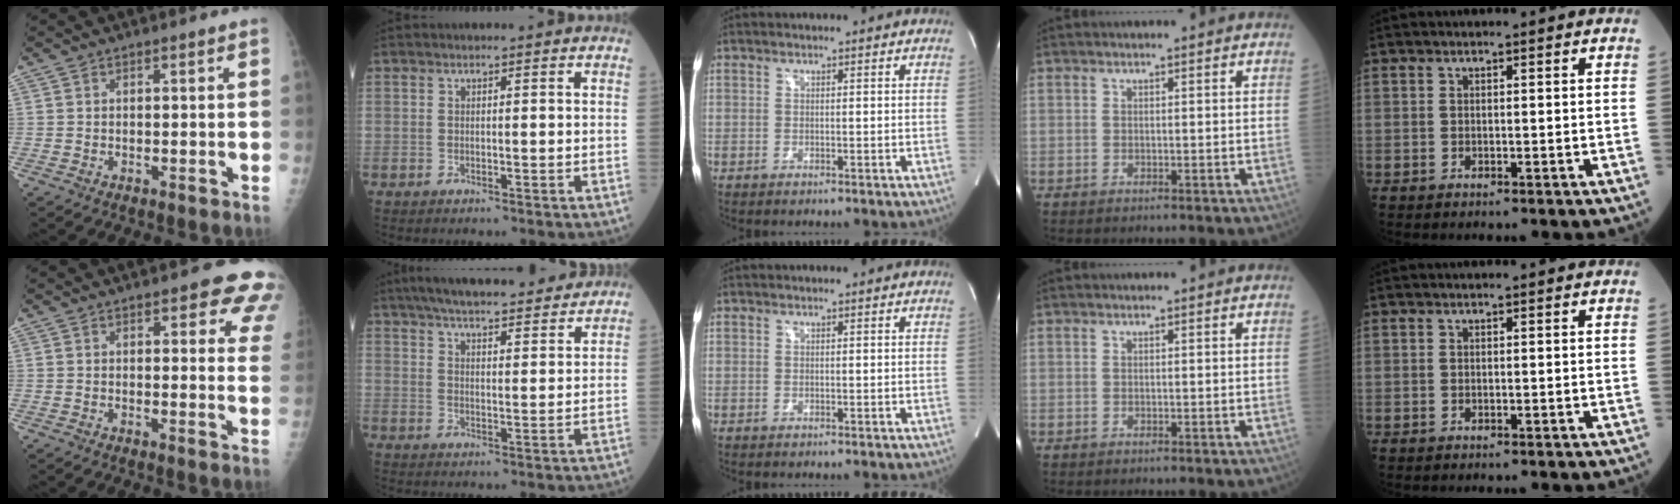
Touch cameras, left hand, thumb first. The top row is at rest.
{"thumb": {"total": 10.0, "force": [6.6, 3.8, 6.6], "torque": [-0.027, -0.027, 0.061]}, "index": {"total": 19.2, "force": [16.8, 3.2, 8.7], "torque": [-0.137, 0.032, 0.238]}}